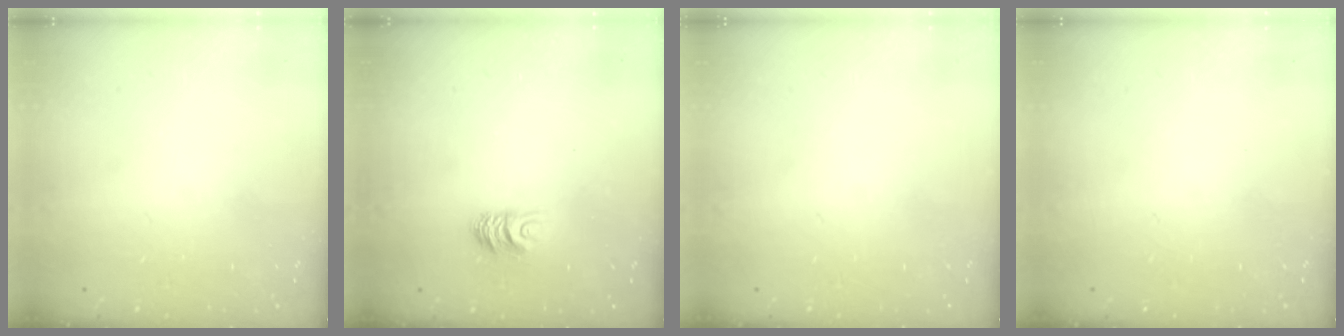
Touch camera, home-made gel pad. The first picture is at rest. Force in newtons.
{"total": 6.4, "press": 6.4, "slide": 0.5}
{"total": 0.0}
{"total": 0.0}